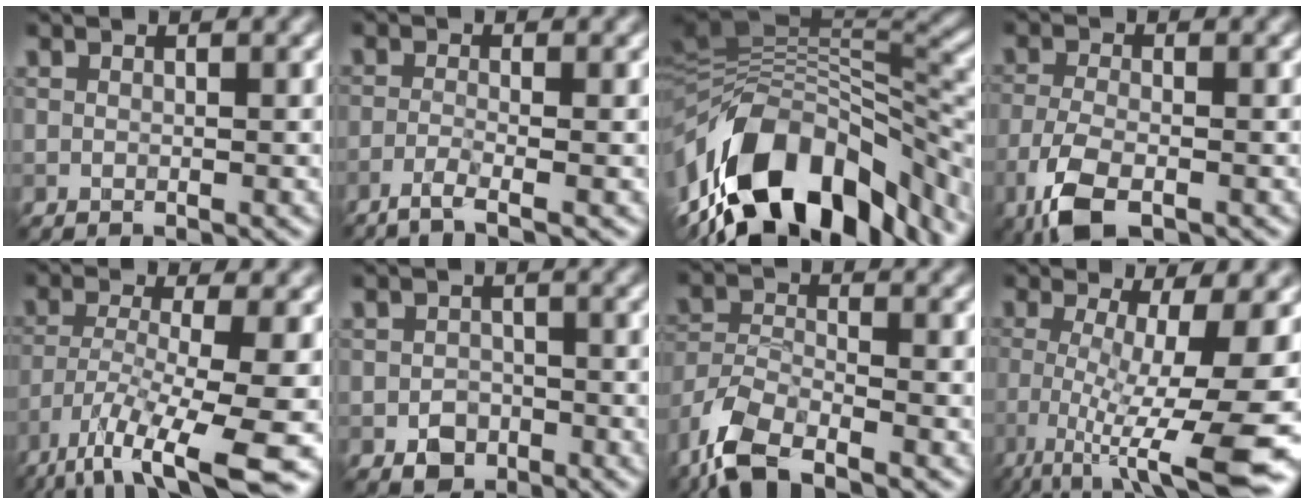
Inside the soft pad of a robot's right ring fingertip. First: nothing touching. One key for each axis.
{"total": 2.4, "fx": -1.5, "fy": 0.3, "fz": 1.8, "tx": -0.031, "ty": -0.001, "tz": -0.045}
{"total": 15.1, "fx": -7.1, "fy": 6.7, "fz": 11.4, "tx": -0.196, "ty": 0.016, "tz": -0.119}
{"total": 5.2, "fx": -3.1, "fy": 1.9, "fz": 3.8, "tx": -0.089, "ty": -0.010, "tz": -0.069}
{"total": 10.9, "fx": -6.4, "fy": 2.5, "fz": 8.5, "tx": -0.149, "ty": -0.017, "tz": -0.108}
{"total": 2.4, "fx": -1.2, "fy": 1.9, "fz": 0.9, "tx": -0.006, "ty": -0.001, "tz": -0.024}
{"total": 6.6, "fx": -4.8, "fy": 2.5, "fz": 3.8, "tx": -0.077, "ty": -0.006, "tz": -0.104}
{"total": 11.4, "fx": -2.9, "fy": 2.6, "fz": 10.7, "tx": -0.171, "ty": -0.016, "tz": -0.044}